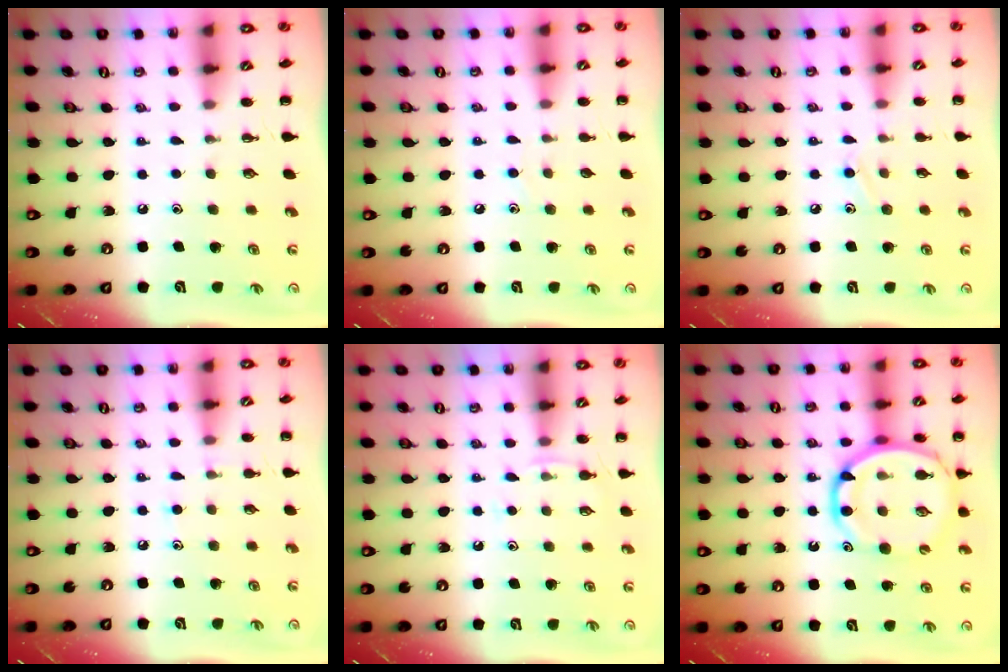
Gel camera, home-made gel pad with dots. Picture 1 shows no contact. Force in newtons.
{"total": 2.5, "press": 2.3, "slide": 0.9}
{"total": 8.4, "press": 8.1, "slide": 2.4}
{"total": 6.3, "press": 5.9, "slide": 2.1}
{"total": 6.1, "press": 5.9, "slide": 1.7}
{"total": 15.3, "press": 14.9, "slide": 3.5}